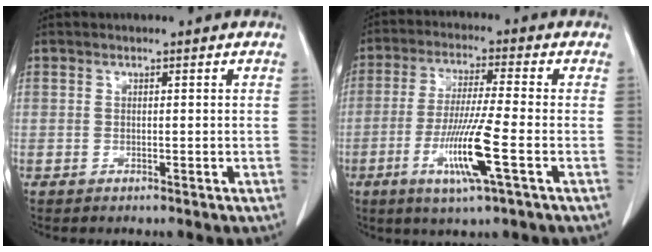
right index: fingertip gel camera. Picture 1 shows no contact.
{"total": 10.3, "force": [-3.5, -0.5, 9.6], "torque": [-0.192, -0.018, -0.068]}